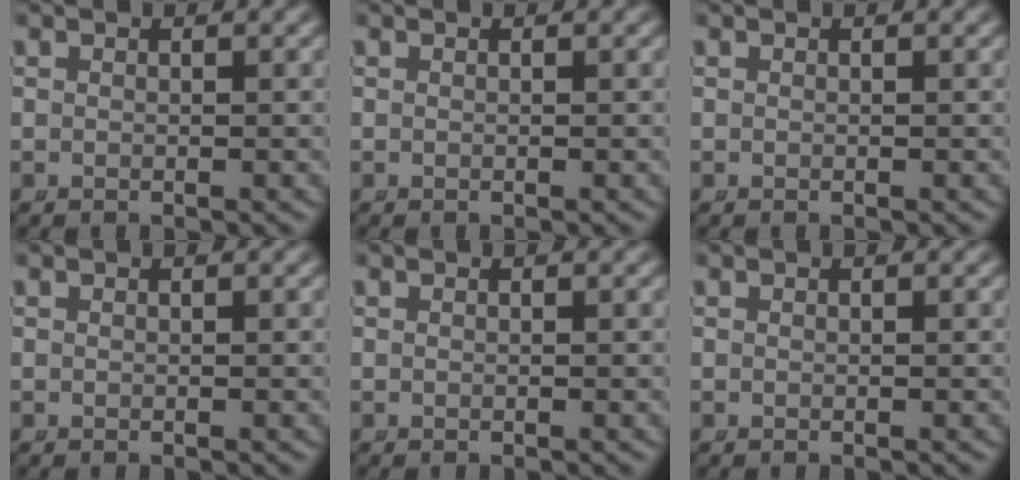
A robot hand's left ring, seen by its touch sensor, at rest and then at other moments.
{"total": 0.0}
{"total": 0.0}
{"total": 0.0}
{"total": 0.0}
{"total": 0.0}